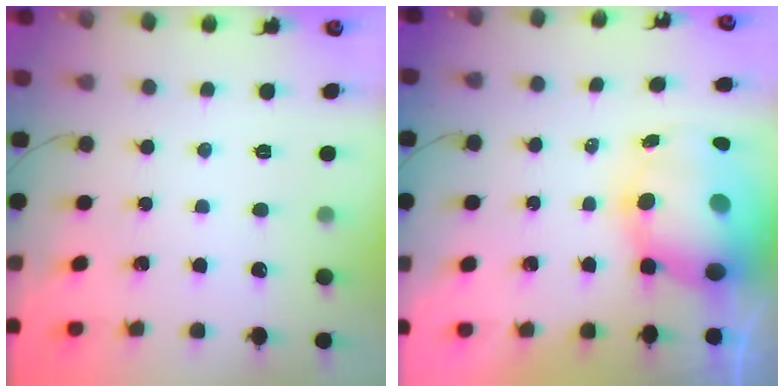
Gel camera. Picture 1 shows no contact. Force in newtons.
{"total": 14.4, "press": 14.0, "slide": 3.5}